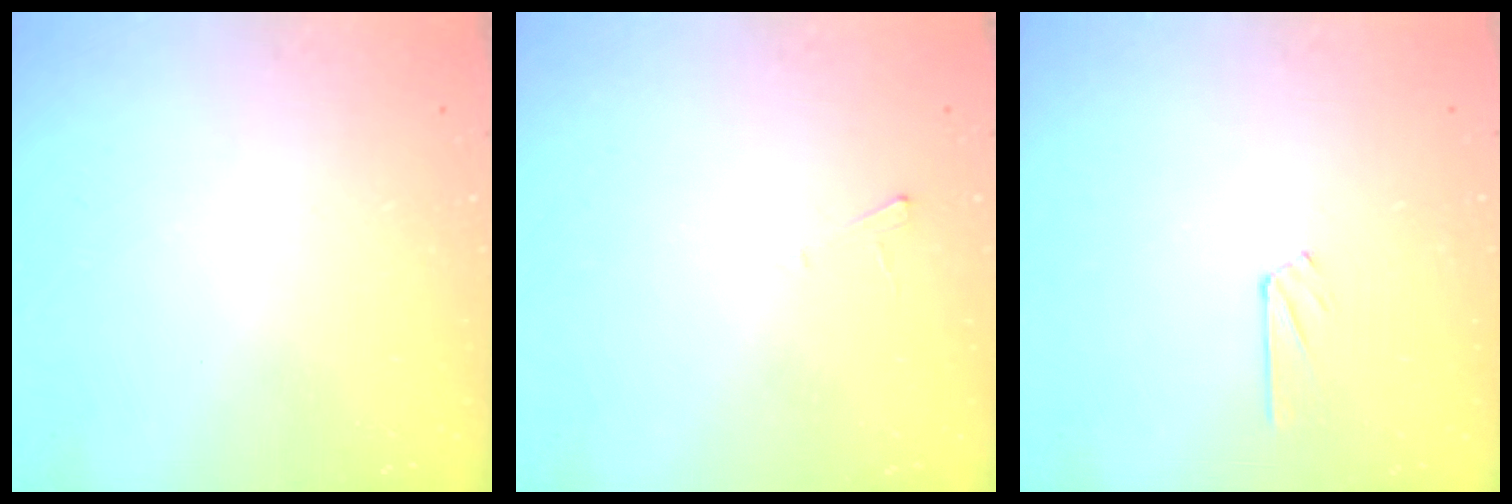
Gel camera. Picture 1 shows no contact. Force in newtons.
{"total": 2.0, "press": 2.0, "slide": 0.2}
{"total": 4.2, "press": 4.2, "slide": 0.5}